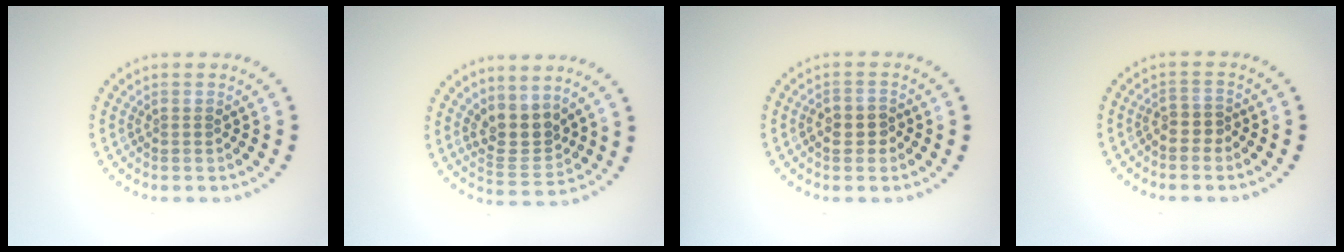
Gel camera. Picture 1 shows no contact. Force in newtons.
{"total": 3.4, "press": 3.0, "slide": 1.7}
{"total": 2.2, "press": 2.1, "slide": 0.6}
{"total": 1.5, "press": 1.2, "slide": 0.9}